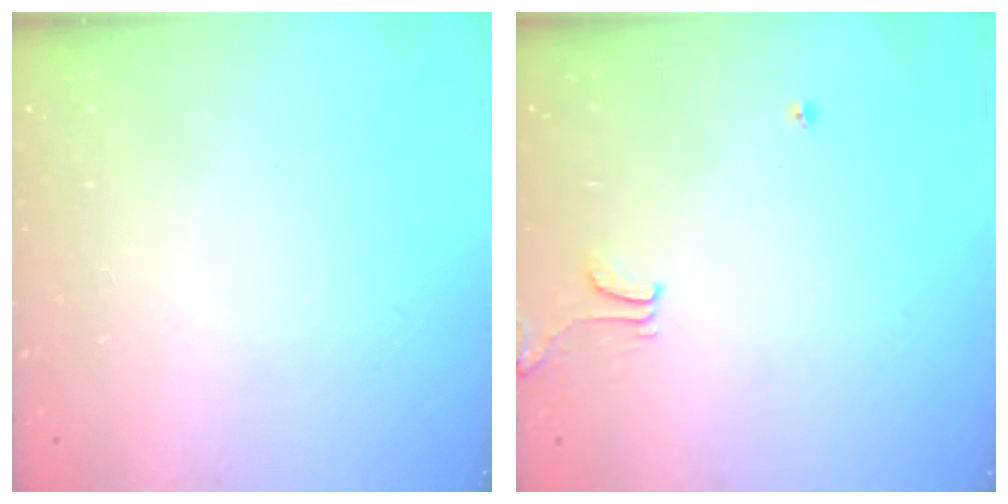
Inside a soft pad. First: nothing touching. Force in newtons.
{"total": 1.7, "press": 1.7, "slide": 0.3}